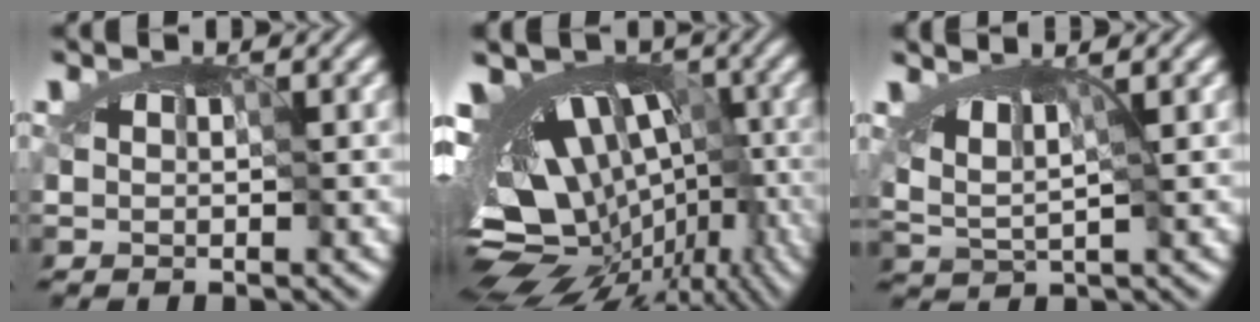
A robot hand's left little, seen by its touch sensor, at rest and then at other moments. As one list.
[{"total": 12.3, "force": [-5.7, 6.3, 8.8], "torque": [-0.075, -0.008, -0.080]}, {"total": 2.1, "force": [0.1, 0.8, 2.0], "torque": [-0.023, 0.001, -0.004]}]